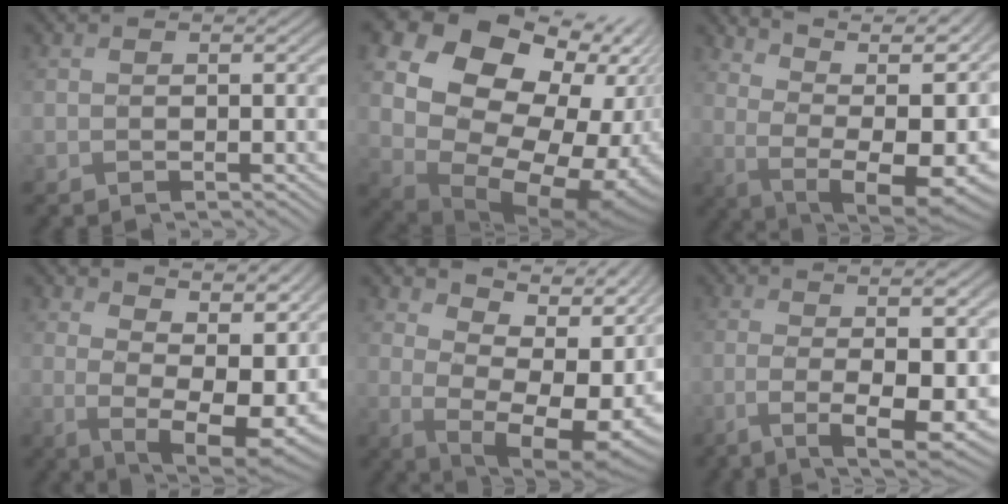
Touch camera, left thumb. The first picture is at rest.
{"total": 19.7, "force": [3.7, 14.5, 12.7], "torque": [-0.248, 0.006, 0.097]}
{"total": 15.3, "force": [5.6, 6.8, 12.6], "torque": [-0.180, 0.009, 0.105]}
{"total": 12.7, "force": [5.8, 5.7, 9.7], "torque": [-0.138, -0.006, 0.084]}
{"total": 13.5, "force": [4.1, 5.8, 11.5], "torque": [-0.158, 0.002, 0.088]}
{"total": 9.3, "force": [-1.4, 1.8, 9.0], "torque": [-0.106, 0.004, -0.031]}